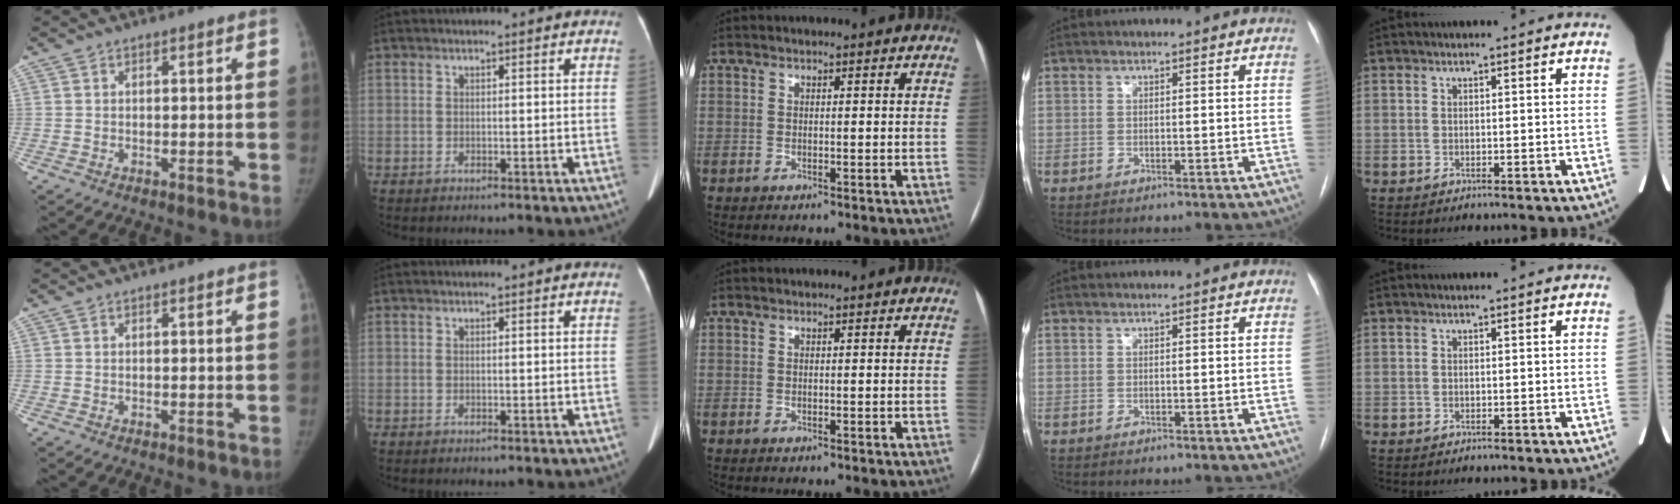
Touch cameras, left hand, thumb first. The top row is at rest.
{}